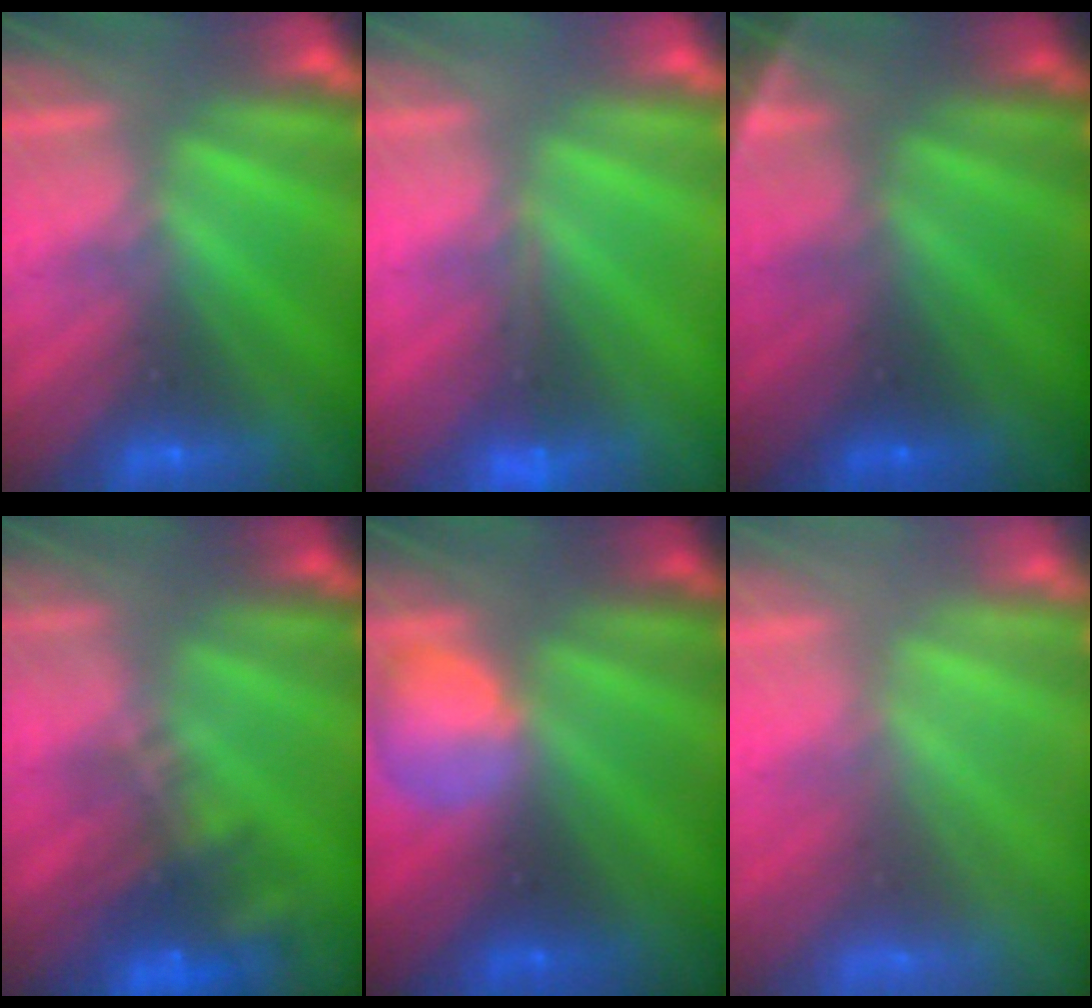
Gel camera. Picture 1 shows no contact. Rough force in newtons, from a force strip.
{"total": 1.8}
{"total": 2.8}
{"total": 6.9}
{"total": 2.4}
{"total": 9.6}